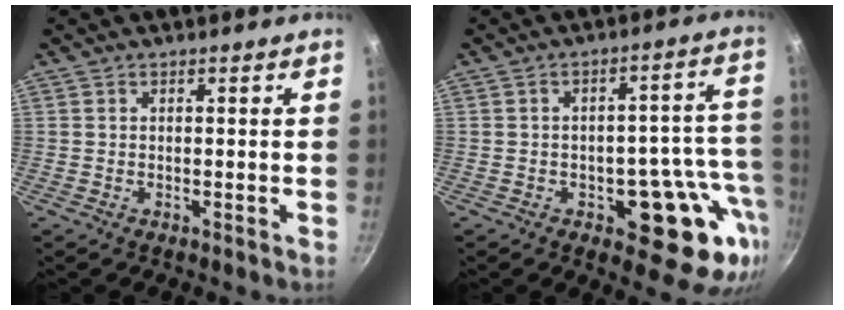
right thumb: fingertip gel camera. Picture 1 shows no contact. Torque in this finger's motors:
{"motor_torque": [2.32, 1.63, 1.48, -0.59, 0.08]}